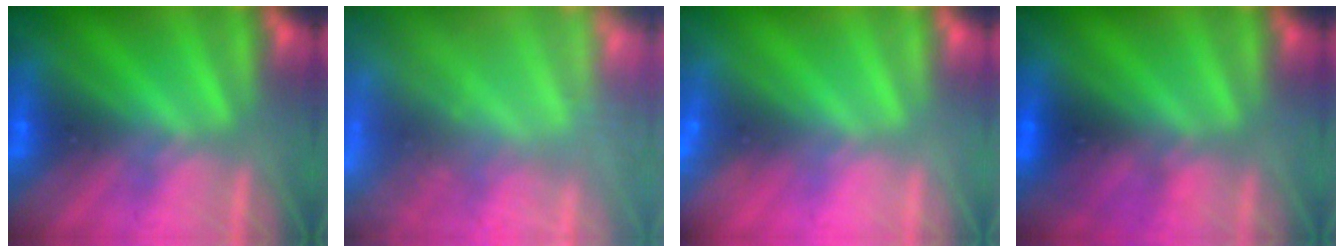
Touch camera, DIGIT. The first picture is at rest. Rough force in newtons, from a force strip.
{"total": 7.3}
{"total": 2.9}
{"total": 2.8}